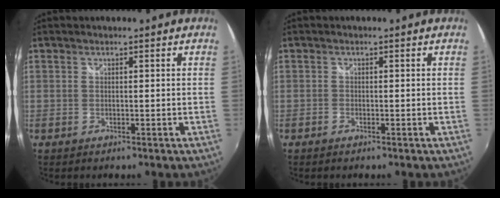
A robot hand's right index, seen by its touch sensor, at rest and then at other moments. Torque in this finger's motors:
{"motor_torque": [0.18, -0.06, 0.09, -0.01]}